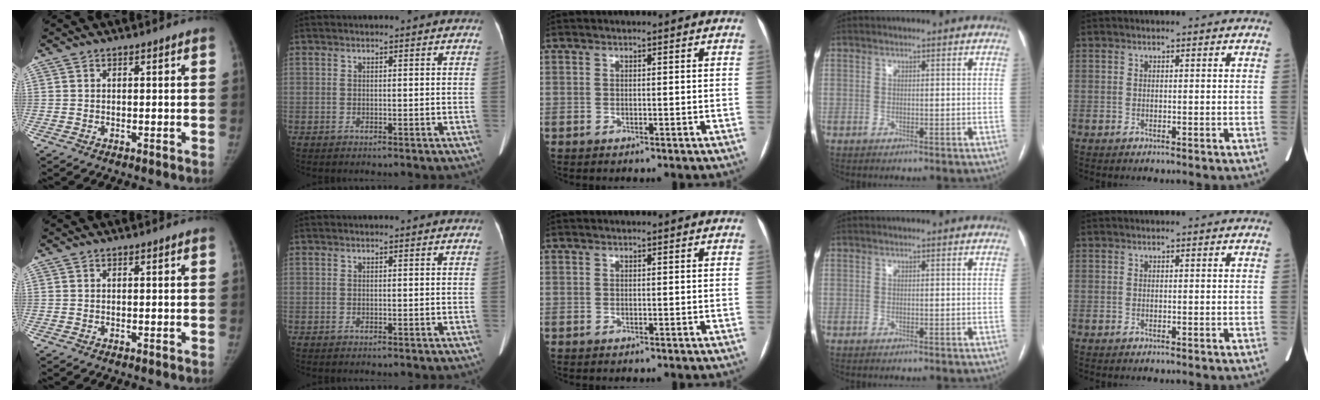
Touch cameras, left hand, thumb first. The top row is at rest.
{}